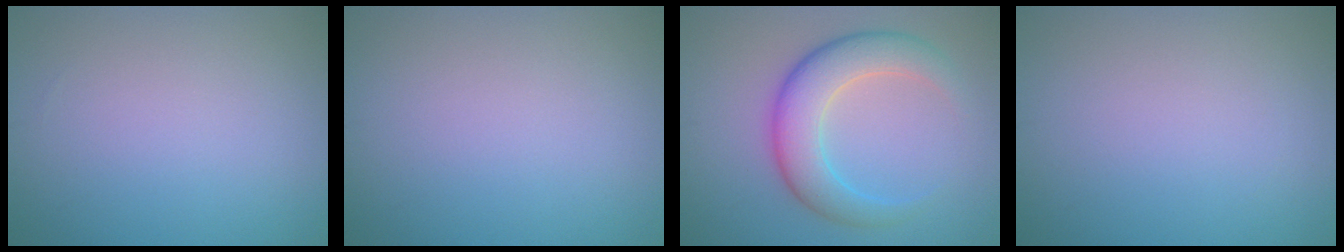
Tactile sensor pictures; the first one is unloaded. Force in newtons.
{"total": 0.0}
{"total": 6.1, "press": 6.1, "slide": 0.1}
{"total": 0.0}